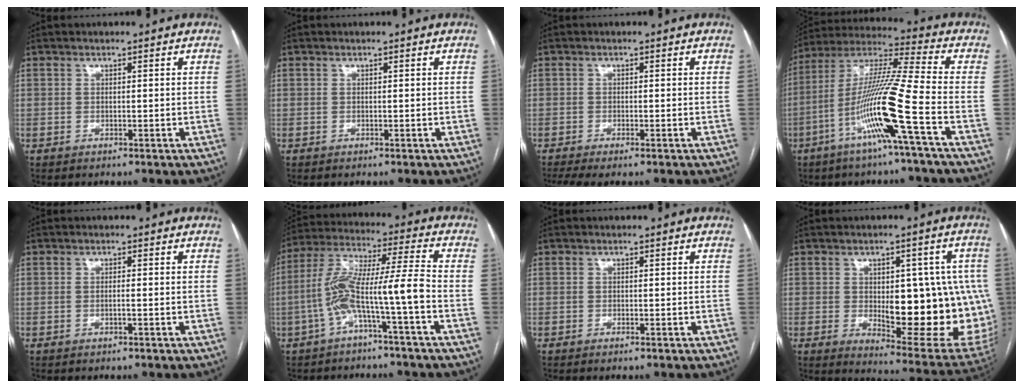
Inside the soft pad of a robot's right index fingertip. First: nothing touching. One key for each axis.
{"total": 0.0}
{"total": 4.6, "fx": -3.4, "fy": 0.8, "fz": 3.0, "tx": -0.049, "ty": -0.011, "tz": -0.055}
{"total": 15.6, "fx": -6.0, "fy": -1.7, "fz": 14.3, "tx": -0.281, "ty": -0.006, "tz": -0.120}
{"total": 0.7, "fx": -0.2, "fy": -0.1, "fz": 0.6, "tx": -0.011, "ty": 0.001, "tz": -0.004}
{"total": 10.8, "fx": -3.7, "fy": -0.4, "fz": 10.2, "tx": -0.205, "ty": 0.034, "tz": -0.072}
{"total": 0.6, "fx": -0.5, "fy": 0.0, "fz": 0.4, "tx": -0.008, "ty": -0.001, "tz": -0.006}
{"total": 20.2, "fx": -1.6, "fy": 7.4, "fz": 18.7, "tx": -0.176, "ty": 0.011, "tz": 0.007}